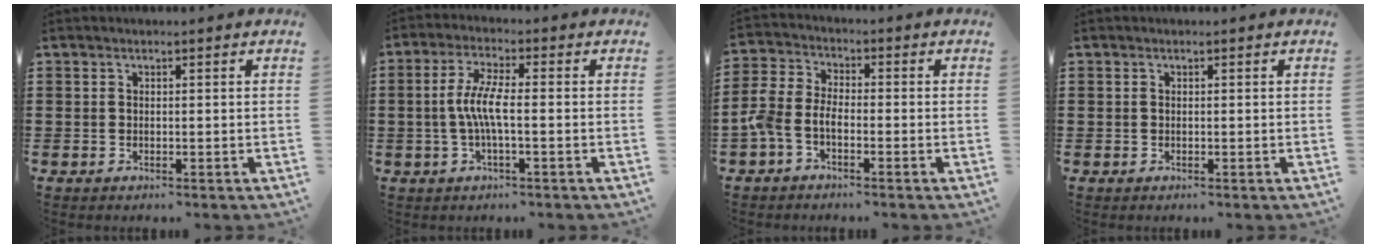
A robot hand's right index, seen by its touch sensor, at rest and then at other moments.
{"total": 5.6, "force": [-0.9, 1.1, 5.4], "torque": [-0.118, -0.005, -0.026]}
{"total": 4.4, "force": [-2.7, 2.0, 2.8], "torque": [-0.085, -0.004, -0.062]}
{"total": 0.0}